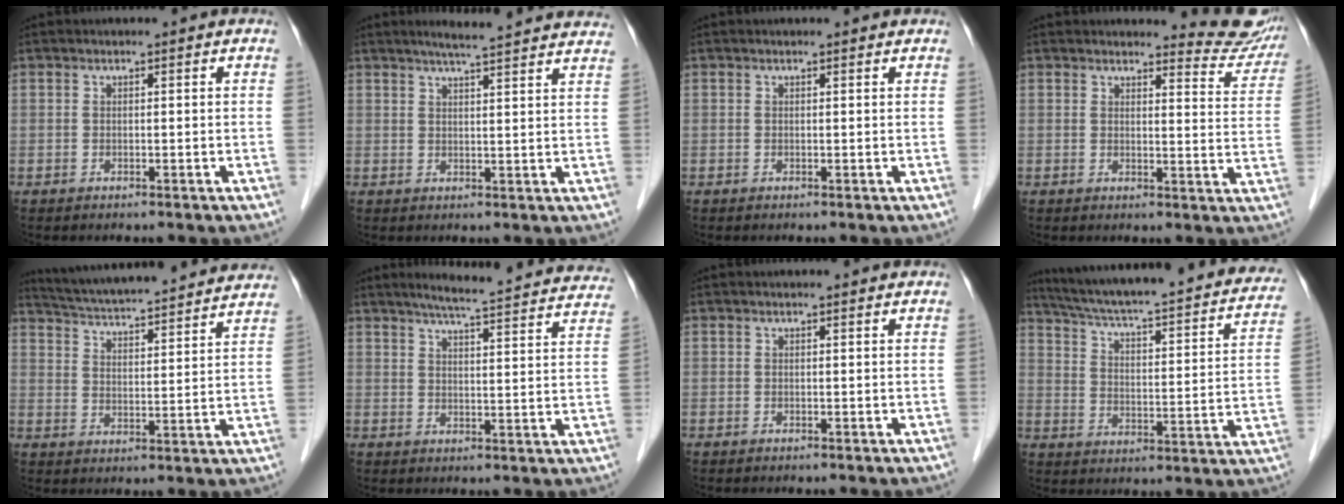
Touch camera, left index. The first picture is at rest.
{"total": 14.5, "force": [13.2, 0.7, 6.1], "torque": [-0.085, 0.011, 0.156]}
{"total": 2.0, "force": [1.8, 0.6, 0.5], "torque": [-0.011, 0.016, 0.014]}
{"total": 8.1, "force": [8.1, 1.0, 0.3], "torque": [0.013, -0.052, 0.071]}
{"total": 24.7, "force": [22.8, 2.3, 9.3], "torque": [-0.154, -0.002, 0.306]}
{"total": 22.1, "force": [20.2, 1.8, 8.7], "torque": [-0.119, -0.026, 0.238]}
{"total": 1.8, "force": [1.7, 0.6, 0.4], "torque": [-0.012, 0.016, 0.013]}
{"total": 29.9, "force": [25.5, 4.5, 14.9], "torque": [-0.233, -0.031, 0.324]}